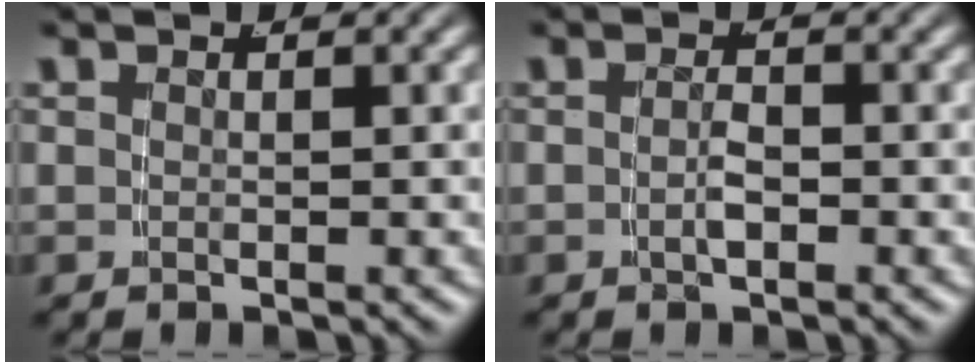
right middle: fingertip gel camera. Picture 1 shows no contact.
{"total": 1.5, "force": [-0.9, 0.3, 1.1], "torque": [-0.024, -0.003, -0.014]}